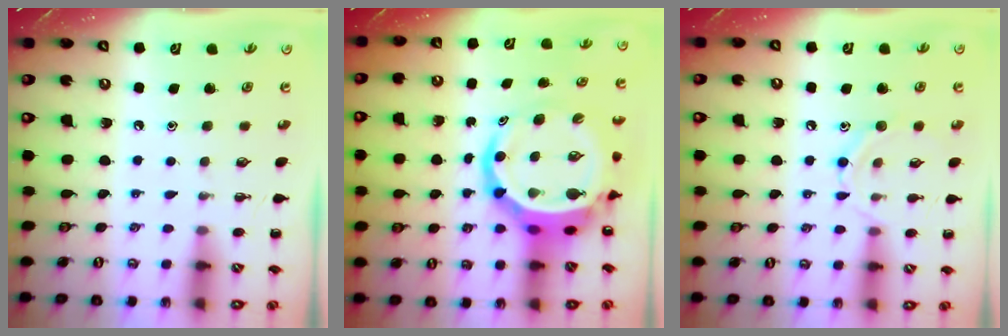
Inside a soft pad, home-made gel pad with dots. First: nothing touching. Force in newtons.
{"total": 10.2, "press": 9.7, "slide": 2.9}
{"total": 8.2, "press": 8.2, "slide": 0.8}